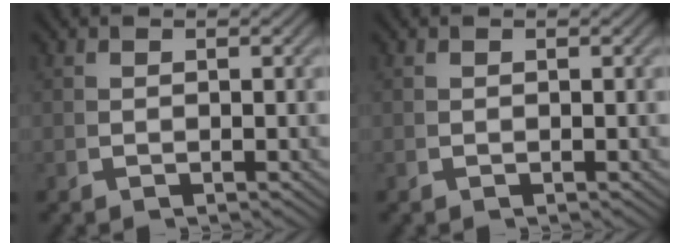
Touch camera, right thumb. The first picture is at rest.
{"total": 0.0}